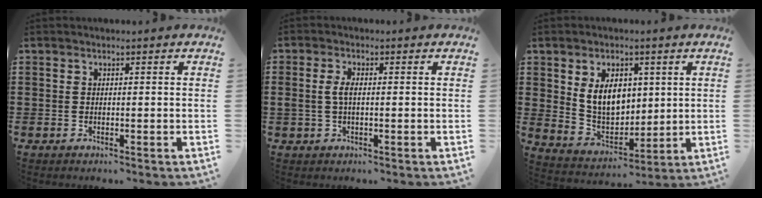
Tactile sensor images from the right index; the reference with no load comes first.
{"total": 2.7, "force": [0.0, 1.2, 2.5], "torque": [-0.064, -0.002, -0.006]}
{"total": 8.1, "force": [2.2, 5.5, 5.4], "torque": [-0.112, 0.007, 0.039]}